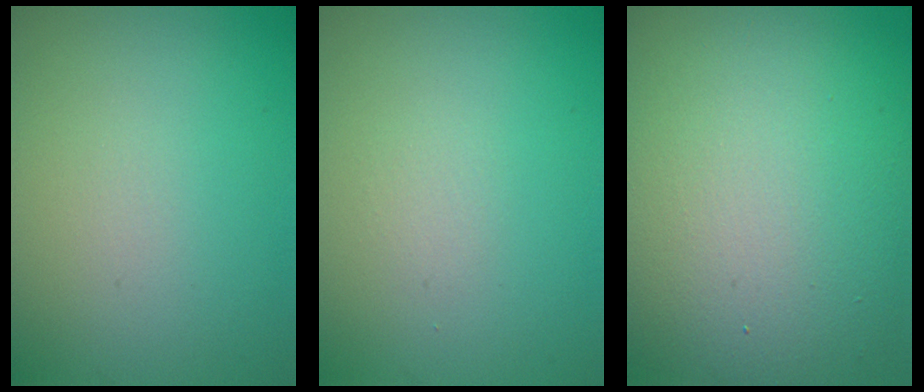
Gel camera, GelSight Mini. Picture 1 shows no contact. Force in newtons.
{"total": 0.0}
{"total": 15.3, "press": 15.3, "slide": 1.1}